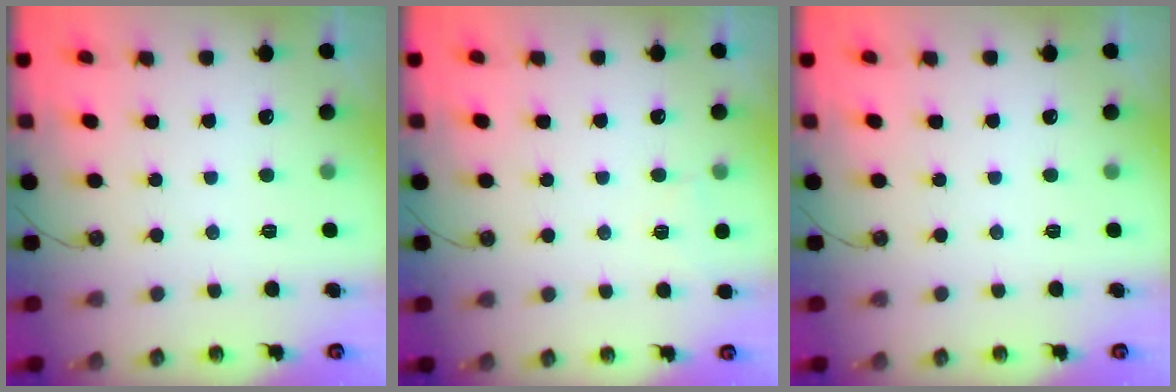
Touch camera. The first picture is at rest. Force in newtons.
{"total": 3.7, "press": 3.7, "slide": 0.3}
{"total": 0.0}